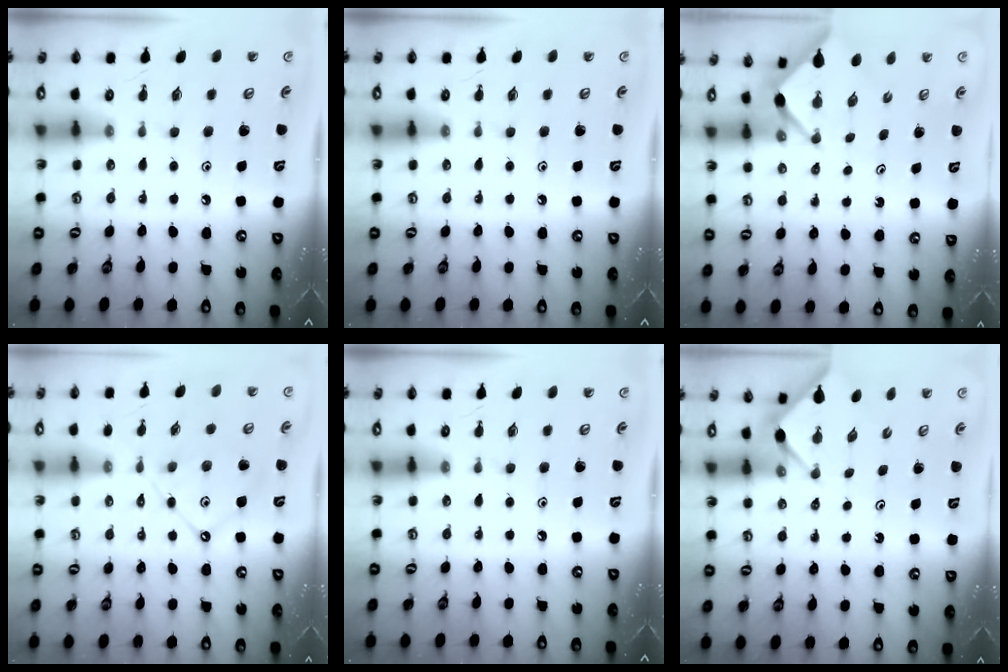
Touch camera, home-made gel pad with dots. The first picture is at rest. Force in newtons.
{"total": 0.0}
{"total": 2.5, "press": 2.5, "slide": 0.3}
{"total": 8.3, "press": 8.2, "slide": 0.9}
{"total": 0.0}
{"total": 2.9, "press": 2.9, "slide": 0.4}